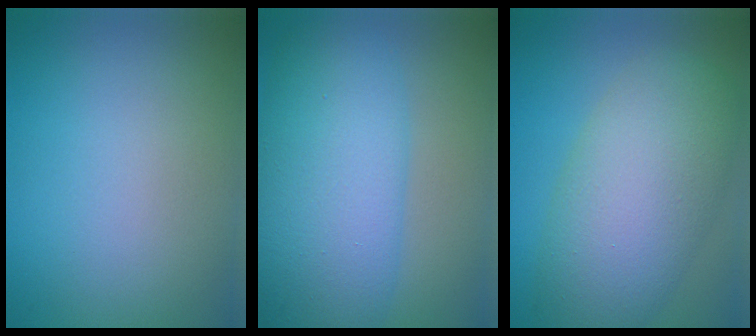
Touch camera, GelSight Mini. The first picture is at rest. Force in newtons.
{"total": 10.1, "press": 10.1, "slide": 0.2}
{"total": 8.8, "press": 8.8, "slide": 0.4}